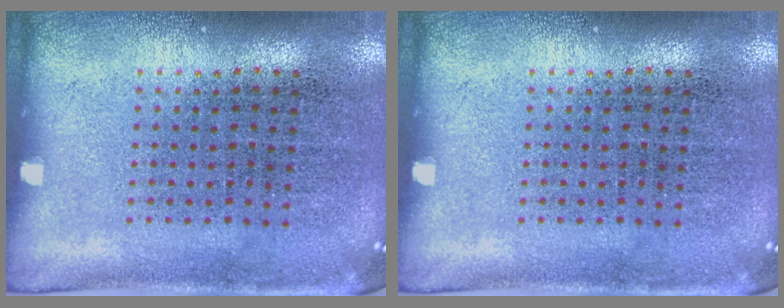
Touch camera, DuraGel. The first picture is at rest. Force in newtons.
{"total": 0.0}